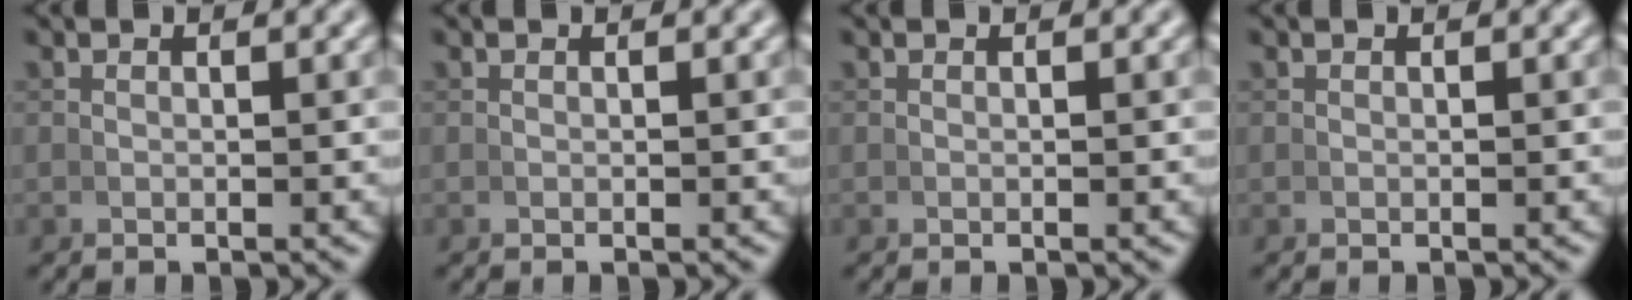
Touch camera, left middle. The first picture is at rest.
{"total": 0.0}
{"total": 0.0}
{"total": 0.0}